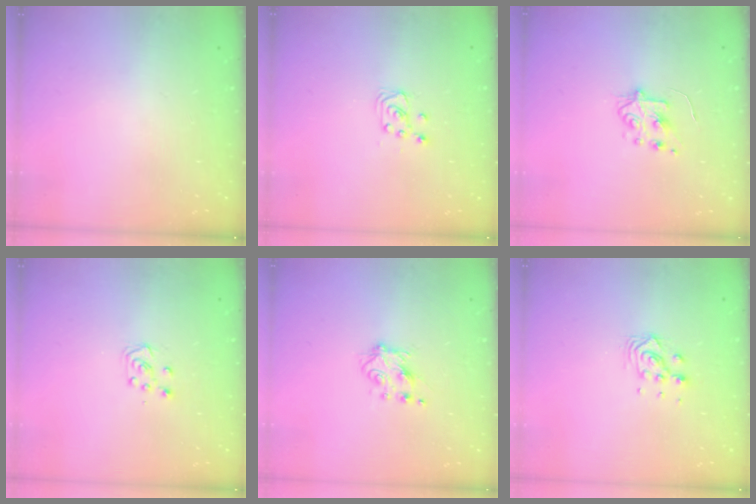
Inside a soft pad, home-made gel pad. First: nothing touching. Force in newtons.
{"total": 4.3, "press": 4.3, "slide": 0.3}
{"total": 5.8, "press": 5.8, "slide": 0.6}
{"total": 5.0, "press": 4.9, "slide": 0.6}
{"total": 5.6, "press": 5.6, "slide": 0.8}
{"total": 6.9, "press": 6.9, "slide": 0.4}